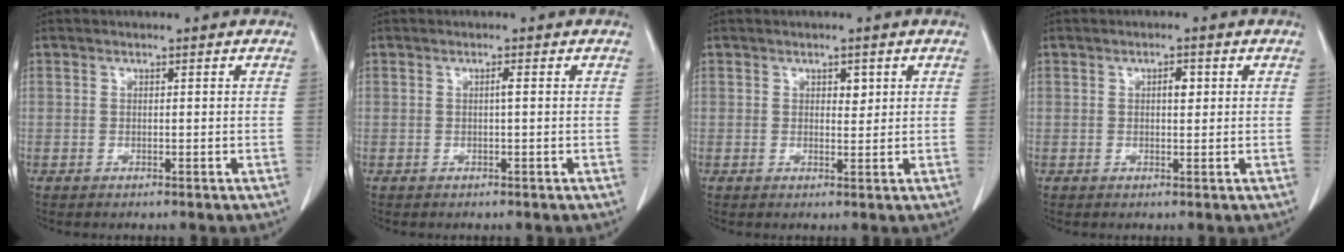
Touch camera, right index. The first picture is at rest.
{"total": 0.7, "force": [0.0, -0.1, 0.7], "torque": [-0.011, 0.001, 0.000]}
{"total": 1.7, "force": [0.7, 0.9, 1.2], "torque": [-0.015, -0.003, 0.011]}
{"total": 1.8, "force": [0.4, 0.7, 1.5], "torque": [-0.025, 0.002, 0.007]}